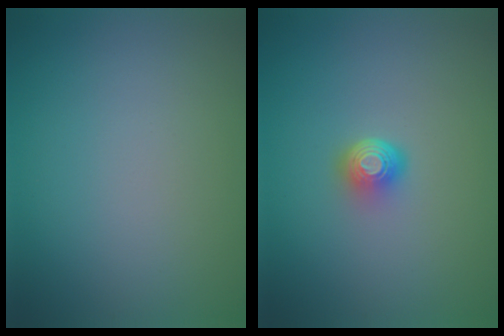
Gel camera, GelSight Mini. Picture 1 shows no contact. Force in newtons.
{"total": 2.1, "press": 1.4, "slide": 1.6}